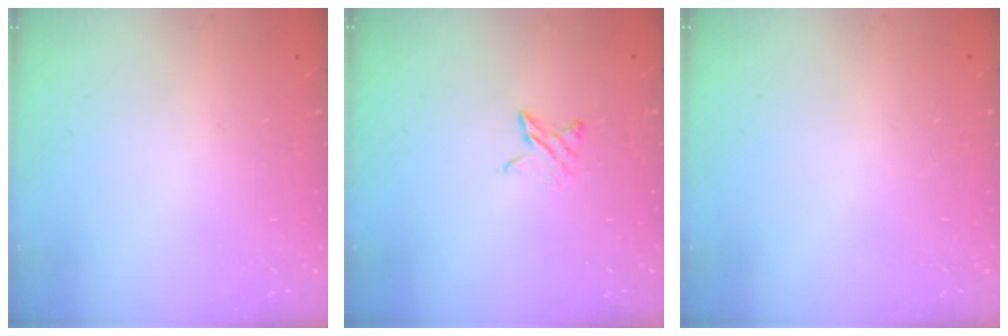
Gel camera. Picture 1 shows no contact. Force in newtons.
{"total": 3.0, "press": 3.0, "slide": 0.3}
{"total": 0.0}